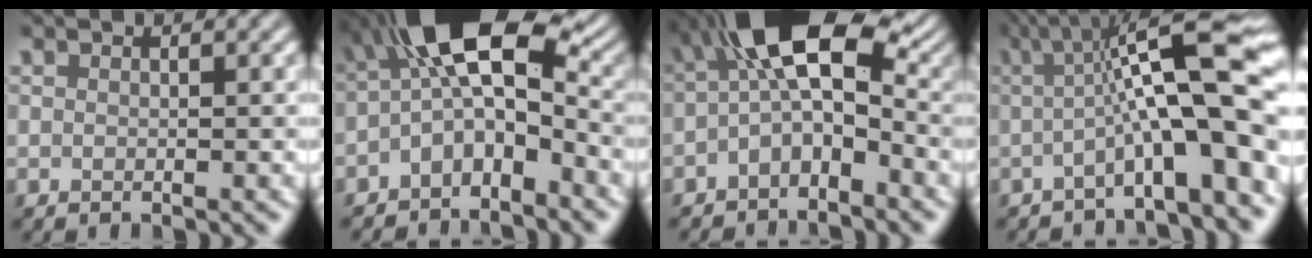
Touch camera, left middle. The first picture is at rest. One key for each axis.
{"total": 8.4, "fx": -1.4, "fy": 4.0, "fz": 7.3, "tx": -0.122, "ty": 0.021, "tz": -0.045}
{"total": 8.0, "fx": -0.5, "fy": 3.9, "fz": 7.0, "tx": -0.120, "ty": 0.023, "tz": -0.027}
{"total": 11.3, "fx": -0.6, "fy": 2.4, "fz": 11.0, "tx": -0.147, "ty": 0.030, "tz": -0.023}